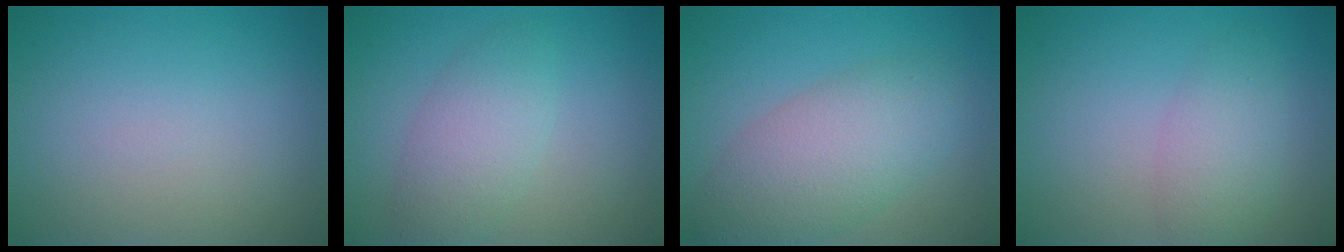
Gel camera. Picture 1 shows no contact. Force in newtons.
{"total": 3.7, "press": 3.7, "slide": 0.2}
{"total": 6.0, "press": 6.0, "slide": 0.2}
{"total": 2.9, "press": 2.9, "slide": 0.1}